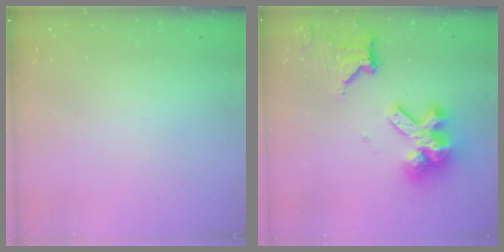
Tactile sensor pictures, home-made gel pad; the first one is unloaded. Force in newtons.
{"total": 14.9, "press": 14.8, "slide": 1.6}